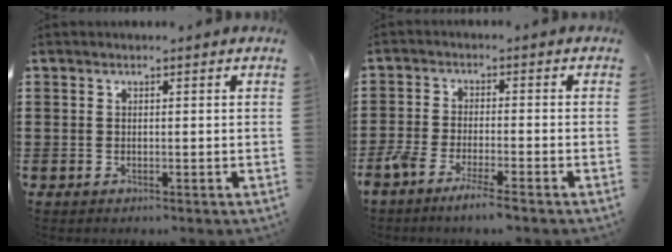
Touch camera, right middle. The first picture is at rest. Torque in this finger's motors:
{"motor_torque": [1.06, -0.67, 0.42, 0.14]}